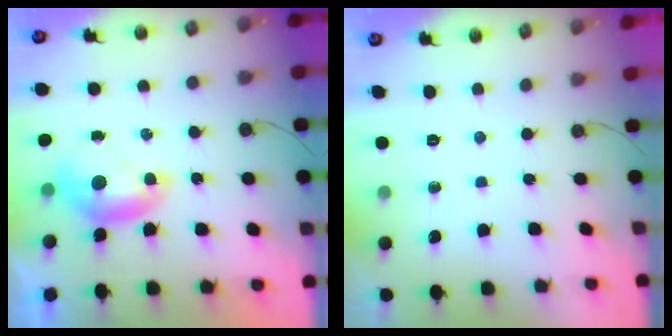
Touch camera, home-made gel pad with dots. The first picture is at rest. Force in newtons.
{"total": 0.0}